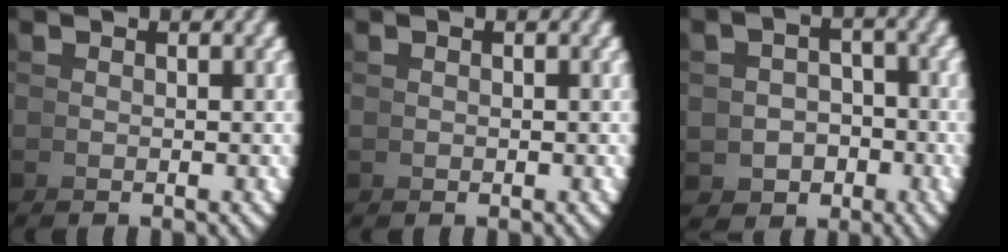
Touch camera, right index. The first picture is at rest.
{"total": 0.0}
{"total": 6.7, "force": [-2.7, 5.8, 2.3], "torque": [-0.034, -0.027, -0.040]}